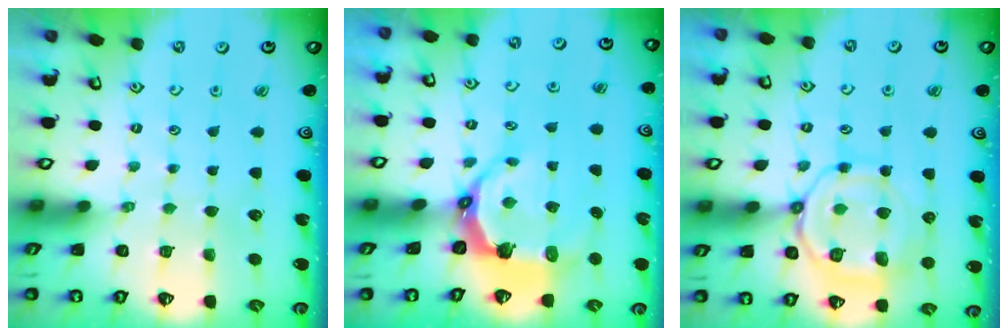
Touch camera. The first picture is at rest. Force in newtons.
{"total": 7.4, "press": 5.6, "slide": 4.8}
{"total": 12.3, "press": 12.3, "slide": 1.4}